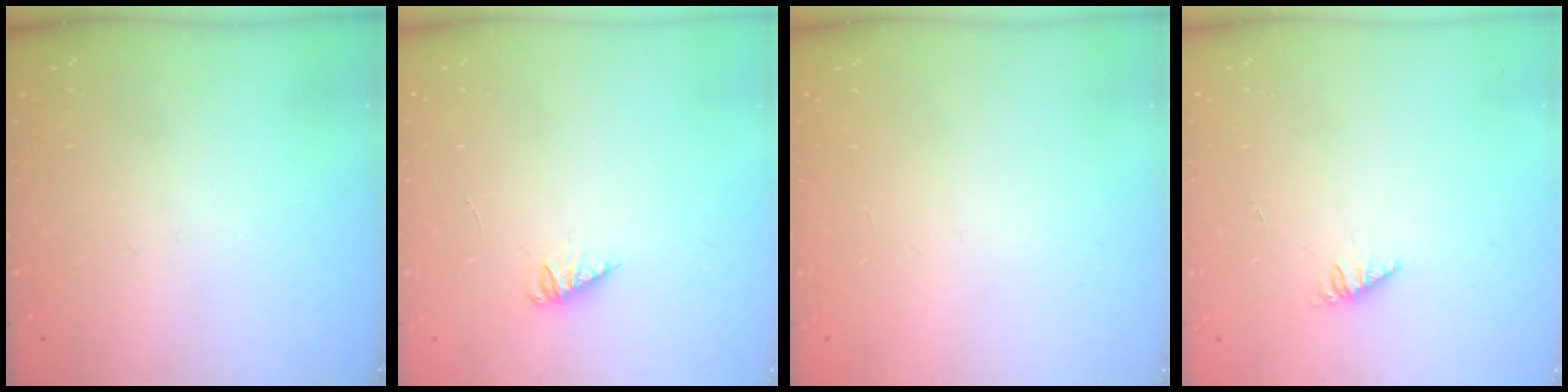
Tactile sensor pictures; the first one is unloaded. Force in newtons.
{"total": 1.1, "press": 1.1, "slide": 0.2}
{"total": 0.0}
{"total": 1.0, "press": 1.0, "slide": 0.3}